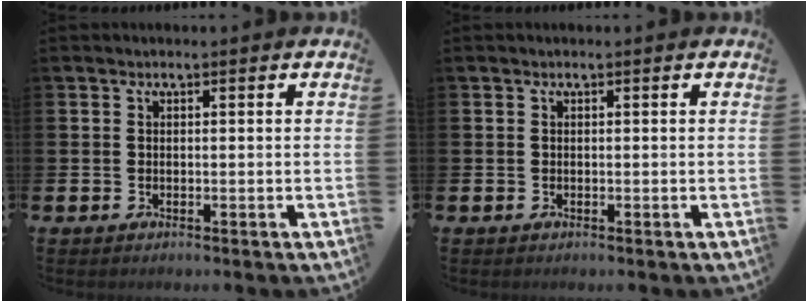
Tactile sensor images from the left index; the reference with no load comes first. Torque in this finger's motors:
{"motor_torque": [0.00, 0.00, 0.02, -0.01]}